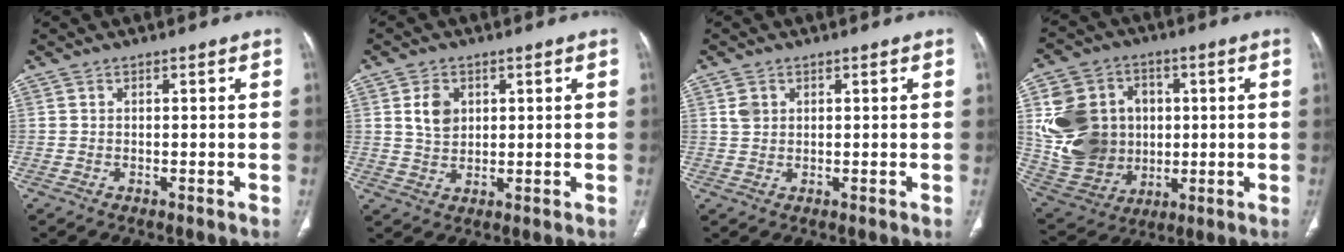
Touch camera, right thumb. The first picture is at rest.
{"total": 4.8, "force": [1.5, 3.5, 2.9], "torque": [-0.038, -0.009, 0.031]}
{"total": 2.3, "force": [0.9, 1.8, 1.1], "torque": [-0.019, 0.001, 0.021]}
{"total": 20.4, "force": [2.1, 17.1, 10.9], "torque": [-0.191, 0.014, 0.062]}